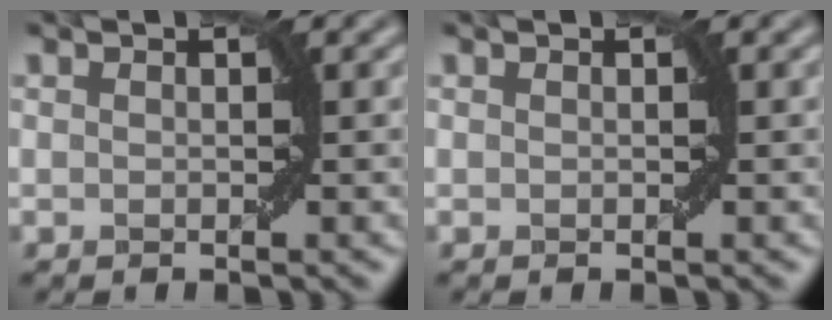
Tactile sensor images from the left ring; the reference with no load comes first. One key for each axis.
{"total": 0.0}